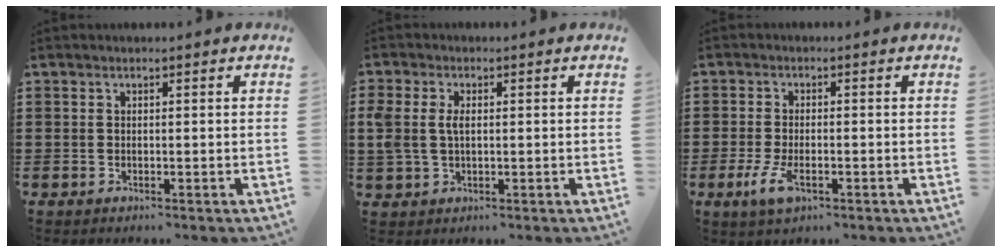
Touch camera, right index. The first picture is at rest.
{"total": 3.4, "force": [0.3, 1.9, 2.8], "torque": [-0.073, 0.003, 0.000]}
{"total": 4.3, "force": [-1.6, 1.7, 3.5], "torque": [-0.088, -0.010, -0.035]}